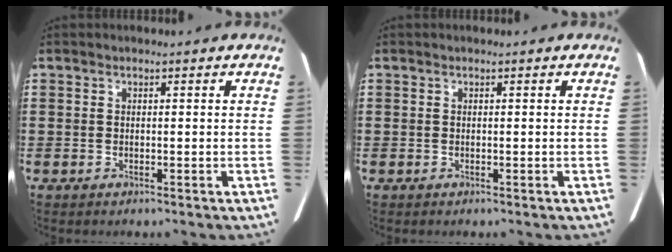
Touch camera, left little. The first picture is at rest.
{"total": 0.0}